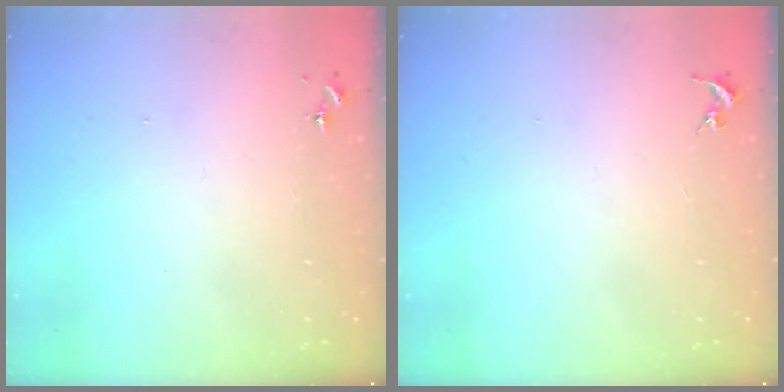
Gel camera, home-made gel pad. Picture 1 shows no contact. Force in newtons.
{"total": 0.0}